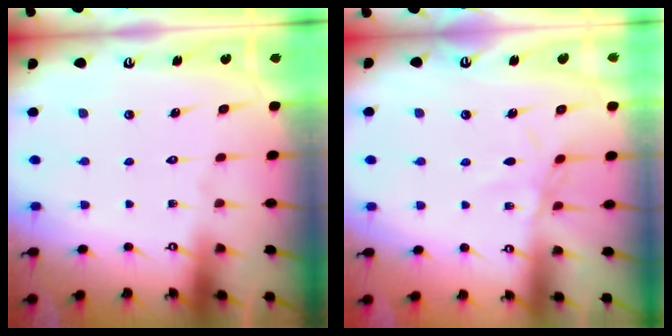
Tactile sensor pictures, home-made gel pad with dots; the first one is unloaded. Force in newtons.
{"total": 3.2, "press": 3.2, "slide": 0.4}